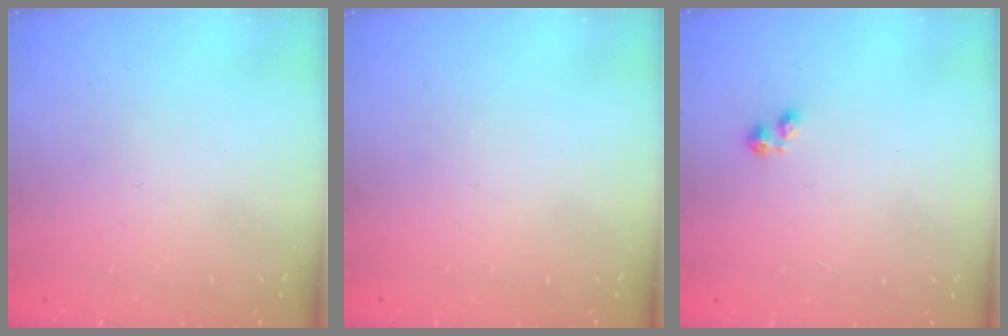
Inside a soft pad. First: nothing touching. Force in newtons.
{"total": 0.0}
{"total": 1.7, "press": 1.7, "slide": 0.5}